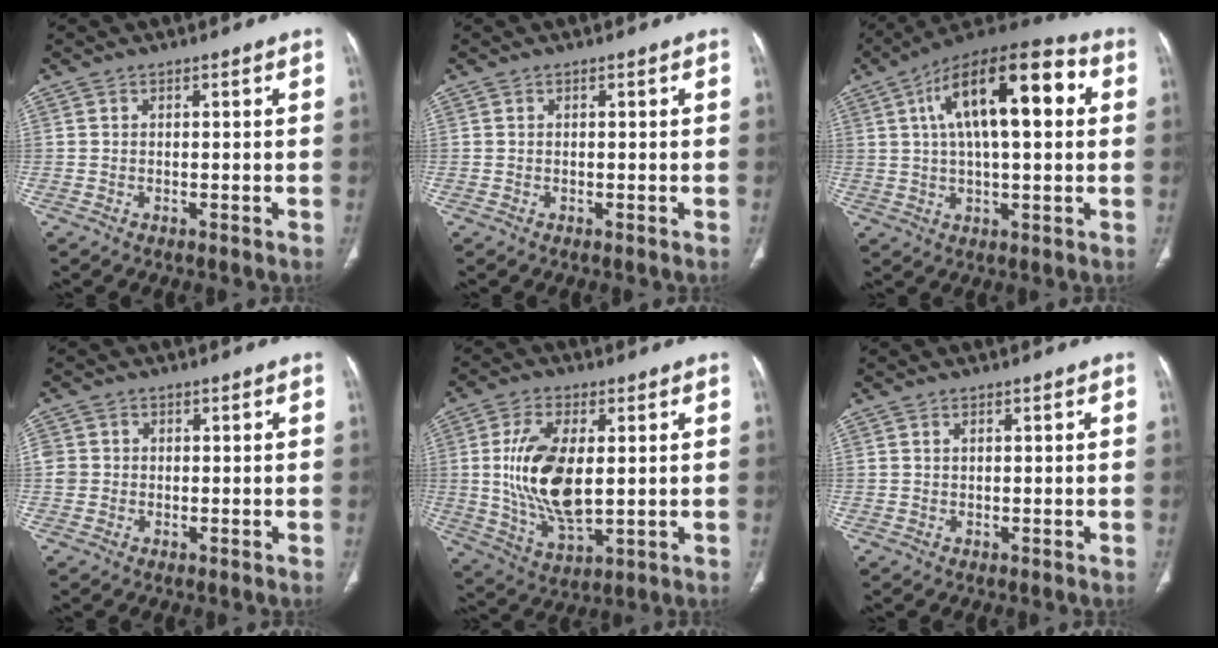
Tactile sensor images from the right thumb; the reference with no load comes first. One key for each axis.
{"total": 0.0}
{"total": 19.9, "fx": 4.9, "fy": 7.9, "fz": 17.7, "tx": -0.272, "ty": 0.021, "tz": 0.067}
{"total": 3.1, "fx": 0.0, "fy": 2.9, "fz": 1.0, "tx": -0.011, "ty": 0.008, "tz": 0.003}
{"total": 15.0, "fx": 1.4, "fy": 7.3, "fz": 13.0, "tx": -0.251, "ty": -0.018, "tz": 0.035}
{"total": 0.6, "fx": 0.3, "fy": 0.3, "fz": 0.4, "tx": -0.009, "ty": 0.001, "tz": 0.007}